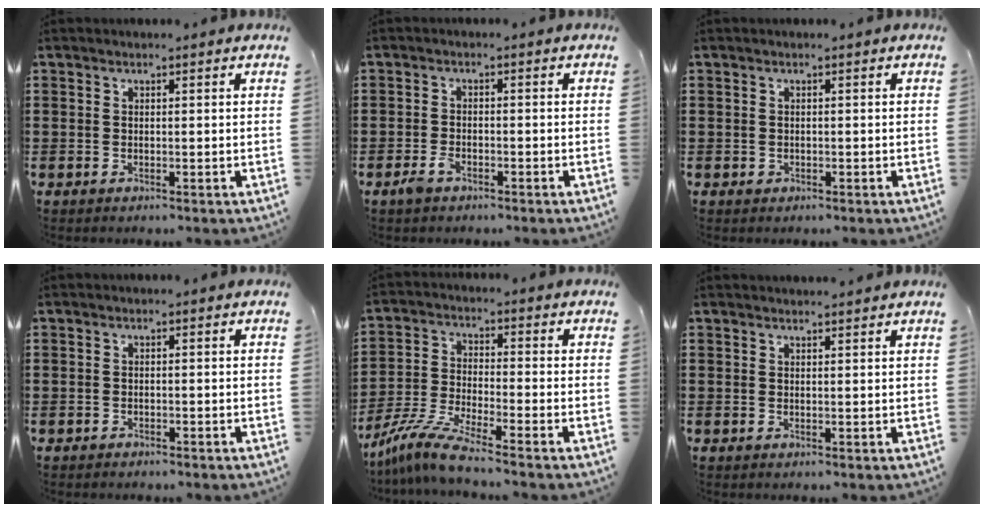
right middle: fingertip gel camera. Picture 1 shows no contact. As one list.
[{"total": 2.4, "force": [-1.5, 1.2, 1.6], "torque": [-0.044, -0.004, -0.033]}, {"total": 0.9, "force": [-0.5, 0.6, 0.3], "torque": [-0.007, 0.001, -0.011]}, {"total": 1.3, "force": [-1.2, 0.4, 0.0], "torque": [-0.004, 0.003, -0.027]}, {"total": 8.0, "force": [-7.0, 0.2, 3.8], "torque": [-0.088, -0.005, -0.142]}, {"total": 1.0, "force": [1.0, -0.1, 0.1], "torque": [-0.004, -0.001, 0.019]}]